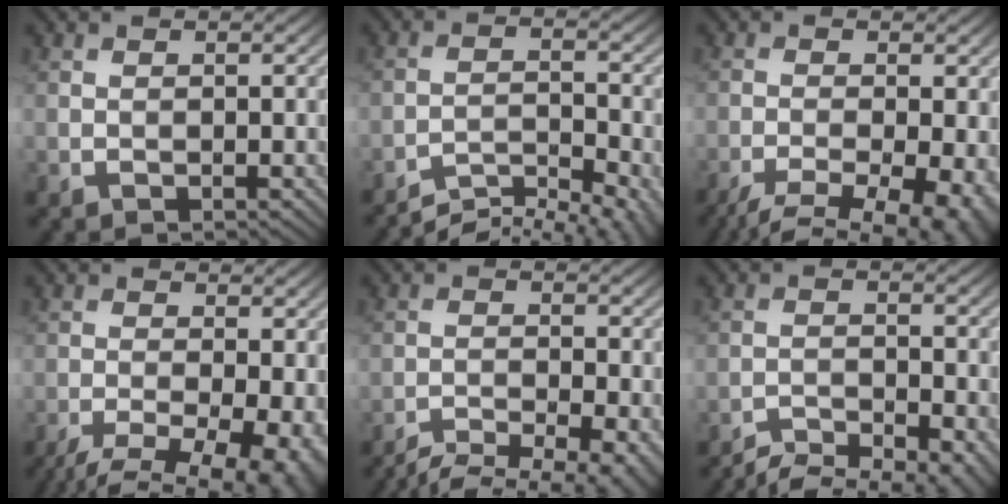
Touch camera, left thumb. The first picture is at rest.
{"total": 6.7, "force": [-5.6, 1.6, 3.2], "torque": [-0.058, 0.001, -0.091]}
{"total": 10.2, "force": [-6.2, 3.3, 7.3], "torque": [-0.136, -0.033, -0.082]}
{"total": 11.2, "force": [-6.3, 4.2, 8.3], "torque": [-0.149, -0.032, -0.080]}
{"total": 9.2, "force": [-7.7, 1.8, 4.7], "torque": [-0.078, -0.014, -0.103]}
{"total": 8.5, "force": [-7.4, 1.9, 3.6], "torque": [-0.063, -0.012, -0.106]}